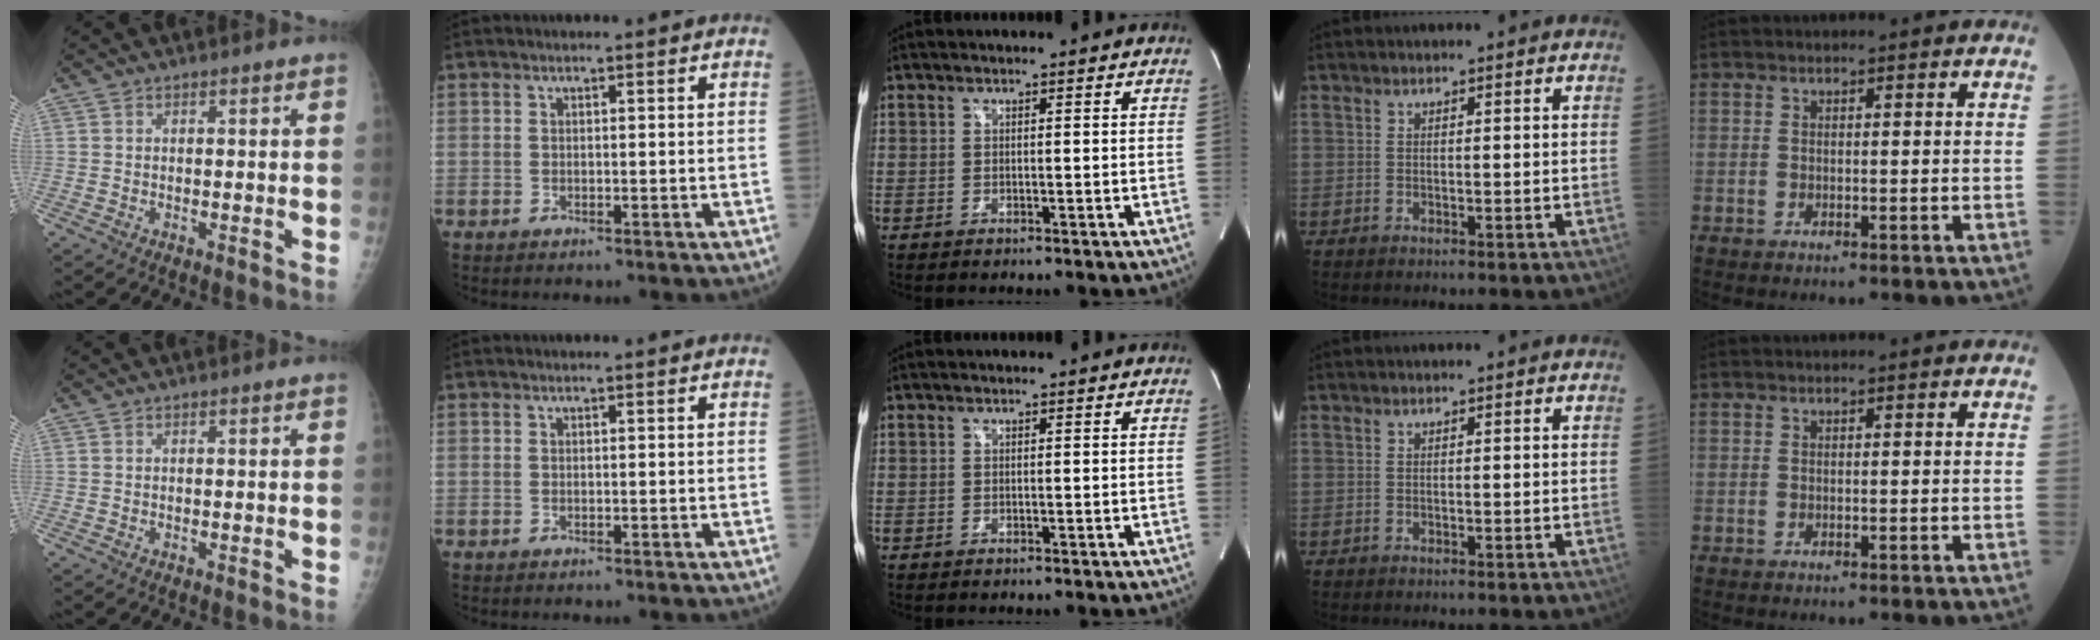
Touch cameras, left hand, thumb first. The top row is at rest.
{}